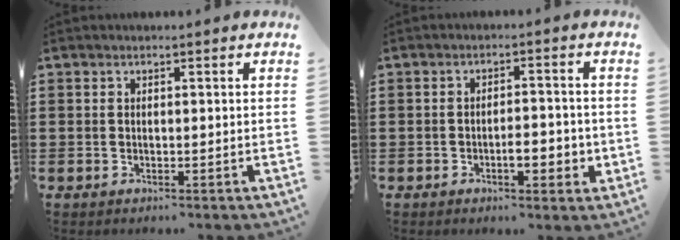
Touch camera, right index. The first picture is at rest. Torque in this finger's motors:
{"motor_torque": [0.51, 0.07, 0.18, 0.04]}